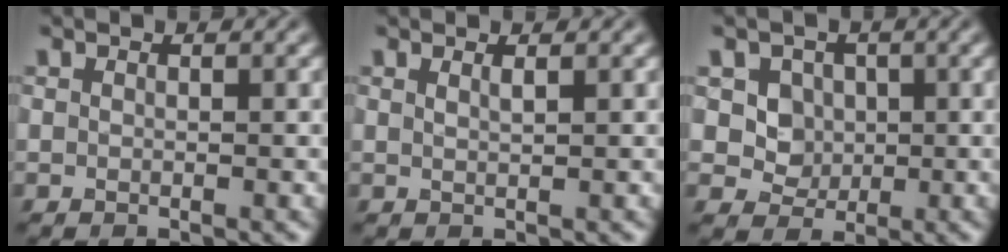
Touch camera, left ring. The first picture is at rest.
{"total": 0.8, "force": [0.5, 0.2, 0.6], "torque": [-0.003, -0.001, 0.008]}
{"total": 5.3, "force": [1.8, 4.5, 2.3], "torque": [-0.038, 0.005, 0.023]}